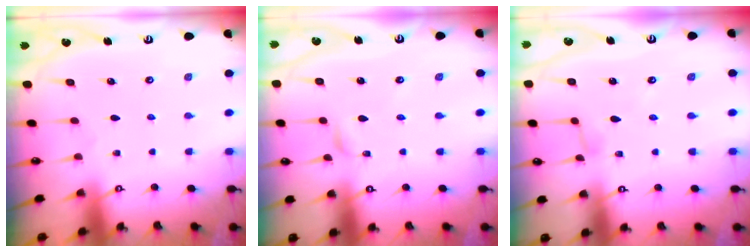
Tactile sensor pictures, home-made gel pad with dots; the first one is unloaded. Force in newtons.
{"total": 1.7, "press": 1.7, "slide": 0.1}
{"total": 2.5, "press": 2.5, "slide": 0.2}